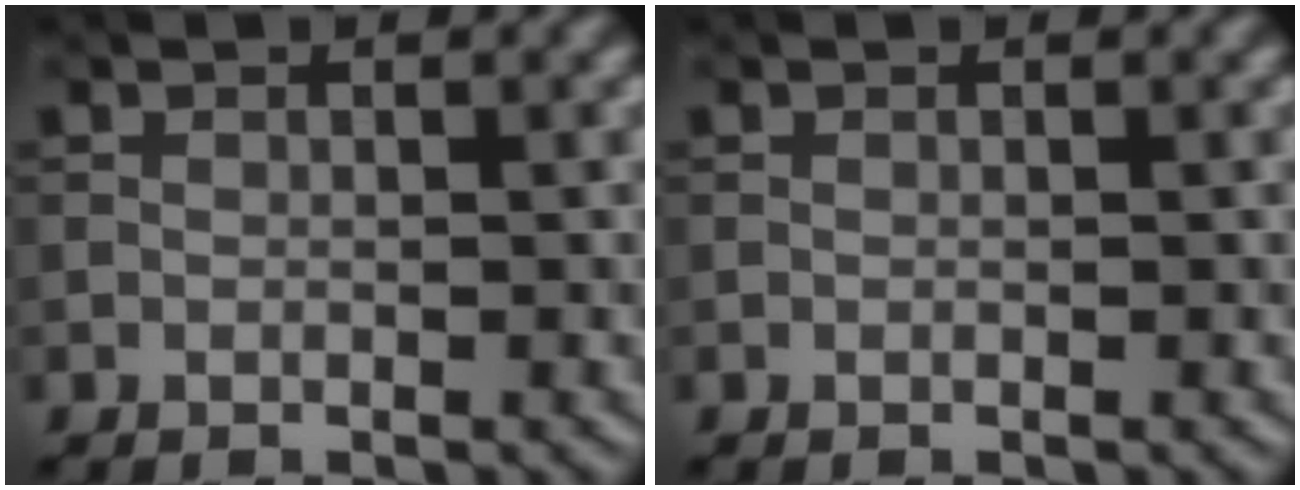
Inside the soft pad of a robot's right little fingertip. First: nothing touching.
{"total": 0.0}